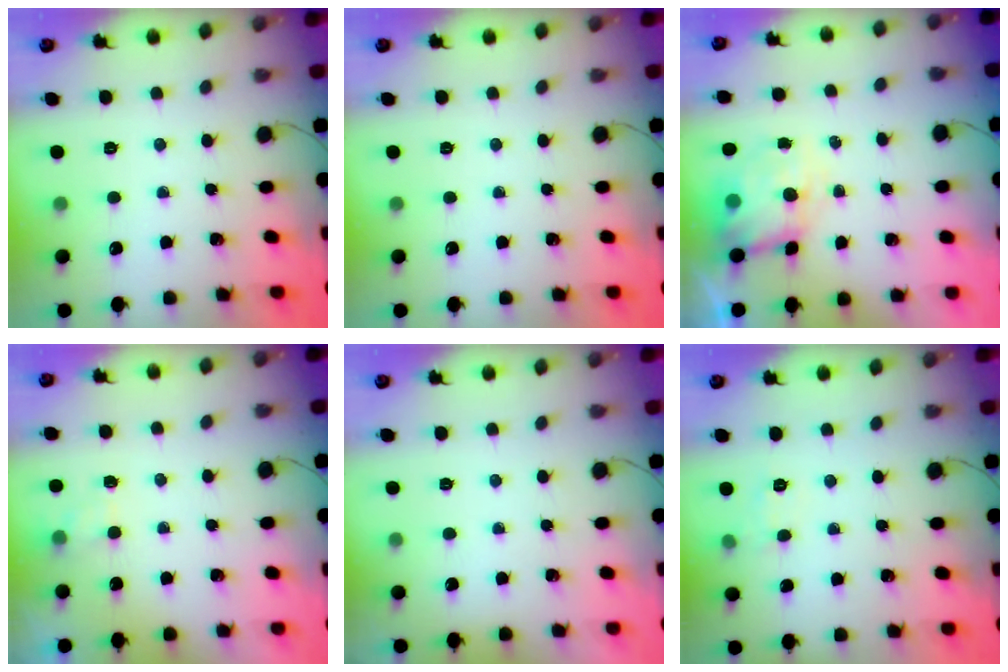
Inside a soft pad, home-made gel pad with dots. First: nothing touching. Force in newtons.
{"total": 0.0}
{"total": 6.9, "press": 6.8, "slide": 1.1}
{"total": 2.5, "press": 1.9, "slide": 1.6}
{"total": 1.9, "press": 1.9, "slide": 0.3}
{"total": 6.4, "press": 6.2, "slide": 1.4}